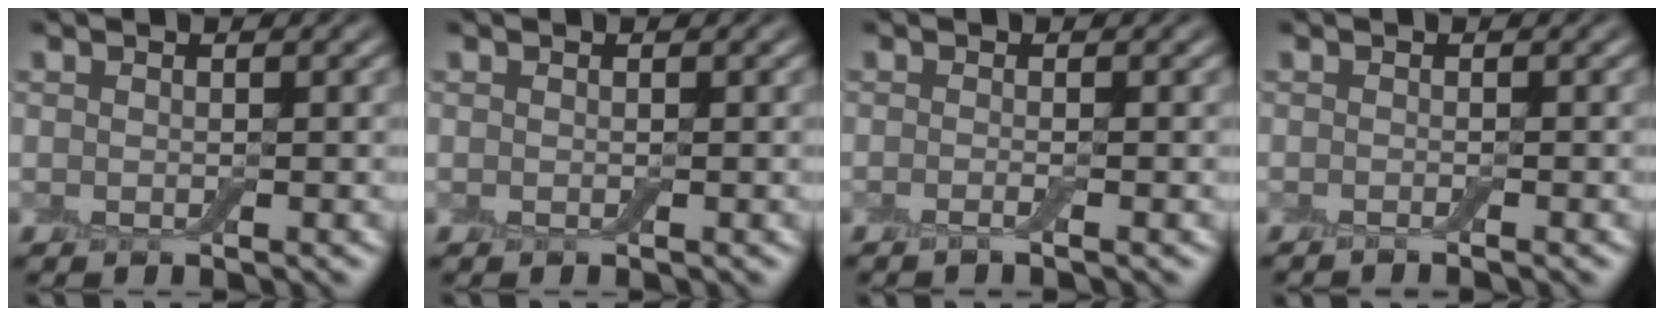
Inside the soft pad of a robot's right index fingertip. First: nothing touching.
{"total": 0.0}
{"total": 1.2, "force": [-0.4, 0.3, 1.1], "torque": [-0.013, -0.009, -0.015]}
{"total": 1.0, "force": [-0.8, 0.1, 0.7], "torque": [-0.002, -0.004, -0.017]}